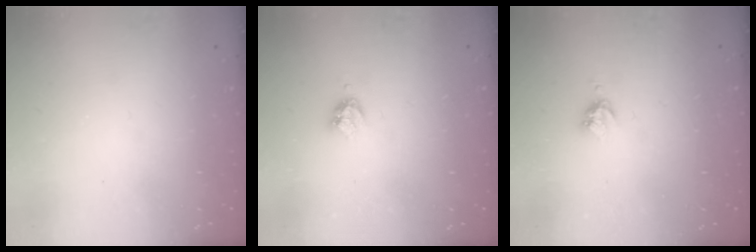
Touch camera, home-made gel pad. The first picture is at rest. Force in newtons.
{"total": 3.6, "press": 3.5, "slide": 0.5}
{"total": 3.4, "press": 3.3, "slide": 0.5}